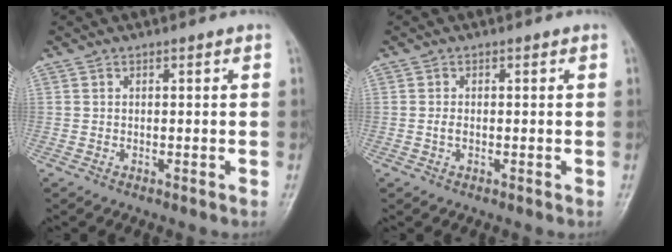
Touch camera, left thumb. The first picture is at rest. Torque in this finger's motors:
{"motor_torque": [-0.13, 0.14, 0.32, 0.10, 0.01]}